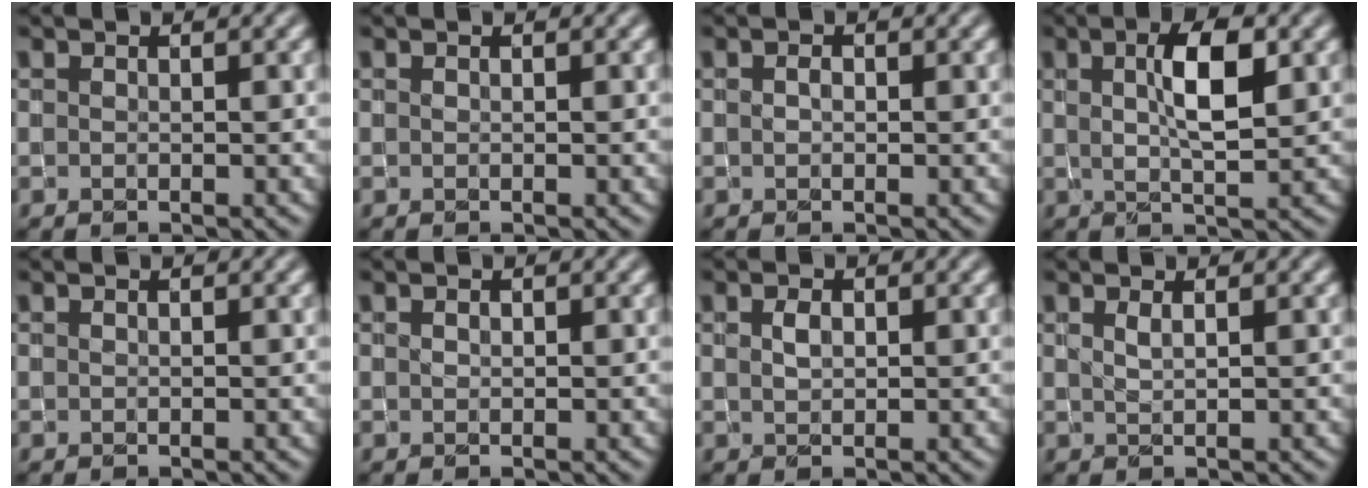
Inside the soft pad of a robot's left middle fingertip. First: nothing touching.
{"total": 0.0}
{"total": 0.7, "force": [-0.1, 0.5, 0.5], "torque": [-0.011, 0.000, -0.001]}
{"total": 4.5, "force": [1.1, 1.3, 4.2], "torque": [-0.074, 0.003, 0.018]}
{"total": 0.0}
{"total": 0.0}
{"total": 0.9, "force": [0.2, 0.6, 0.7], "torque": [-0.017, 0.002, 0.008]}
{"total": 0.7, "force": [0.3, 0.2, 0.6], "torque": [-0.007, 0.001, 0.004]}